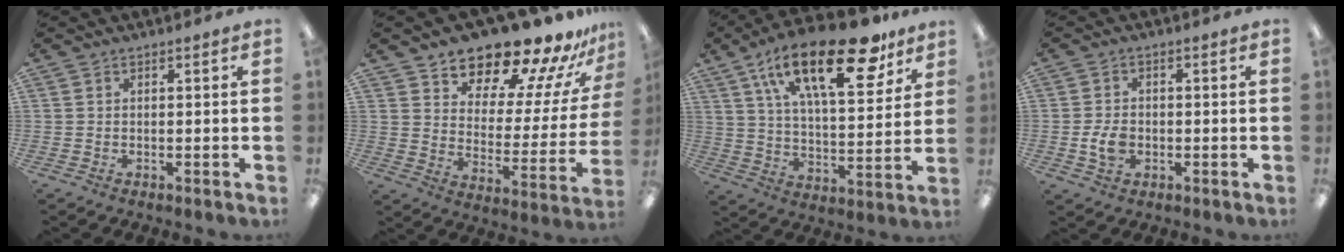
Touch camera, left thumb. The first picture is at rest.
{"total": 18.6, "force": [16.4, 6.0, 6.4], "torque": [-0.097, -0.126, 0.275]}
{"total": 25.8, "force": [15.1, 10.4, 18.1], "torque": [-0.284, -0.070, 0.249]}
{"total": 5.1, "force": [-1.0, 3.6, 3.5], "torque": [-0.079, 0.003, -0.021]}